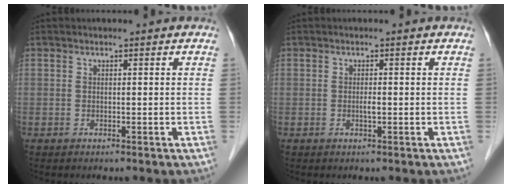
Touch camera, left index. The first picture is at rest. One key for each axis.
{"total": 0.8, "fx": -0.2, "fy": 0.1, "fz": 0.8, "tx": -0.016, "ty": 0.000, "tz": -0.003}